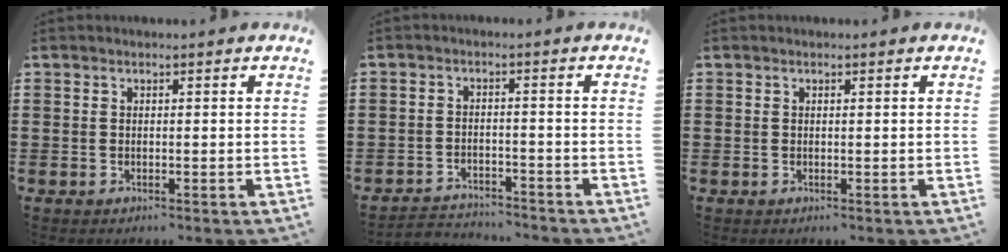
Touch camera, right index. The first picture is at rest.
{"total": 2.9, "force": [-2.9, 0.5, -0.1], "torque": [-0.007, 0.000, -0.063]}
{"total": 0.0}